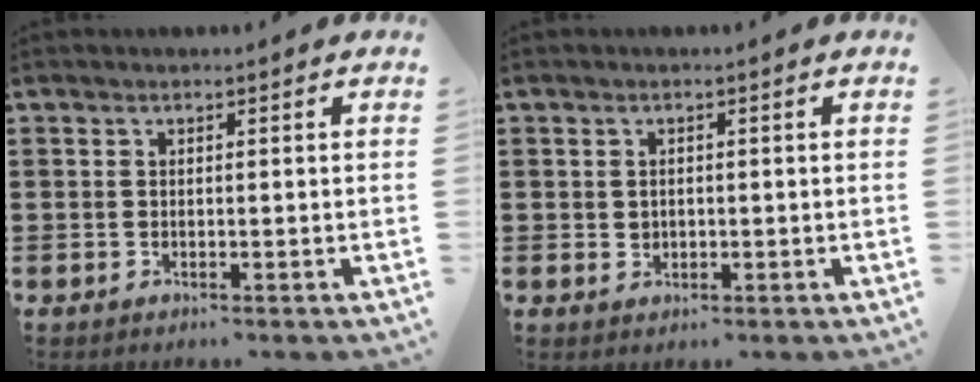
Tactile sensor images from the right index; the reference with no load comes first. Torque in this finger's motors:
{"motor_torque": [-1.01, 1.13, 0.00, 0.02]}